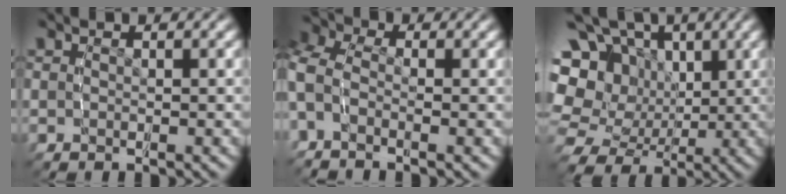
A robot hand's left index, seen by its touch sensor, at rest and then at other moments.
{"total": 6.4, "force": [-0.3, 5.3, 3.6], "torque": [-0.090, 0.001, -0.022]}
{"total": 15.8, "force": [2.3, 13.2, 8.4], "torque": [-0.169, -0.041, 0.045]}